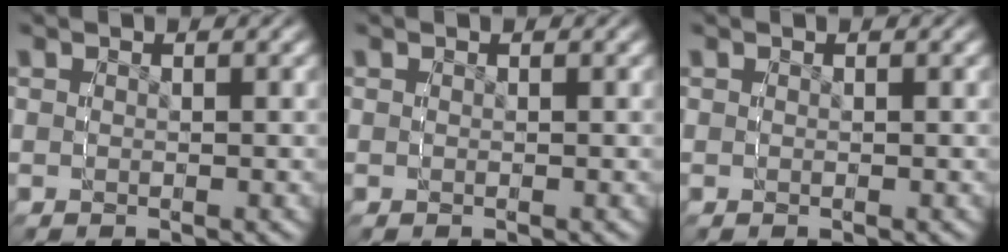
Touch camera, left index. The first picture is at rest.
{"total": 0.0}
{"total": 0.0}